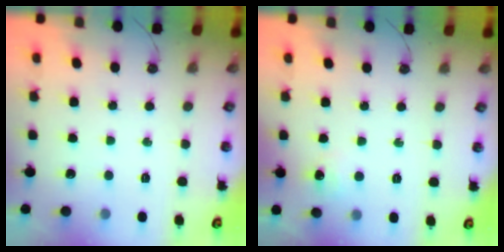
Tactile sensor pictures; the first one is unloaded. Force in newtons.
{"total": 5.5, "press": 5.4, "slide": 0.7}